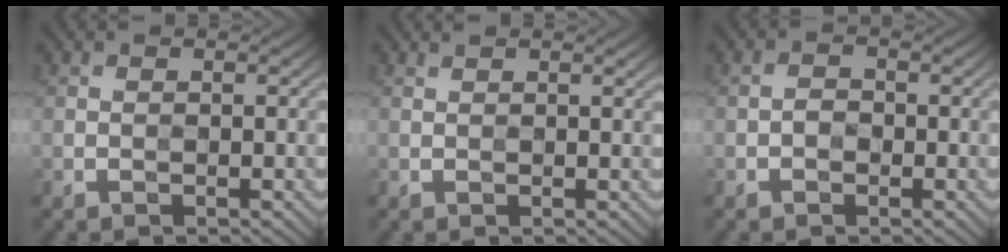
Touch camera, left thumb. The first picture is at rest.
{"total": 1.2, "force": [0.9, 0.2, 0.8], "torque": [-0.014, 0.001, 0.013]}
{"total": 1.2, "force": [-0.6, 0.9, 0.2], "torque": [-0.004, 0.000, -0.015]}